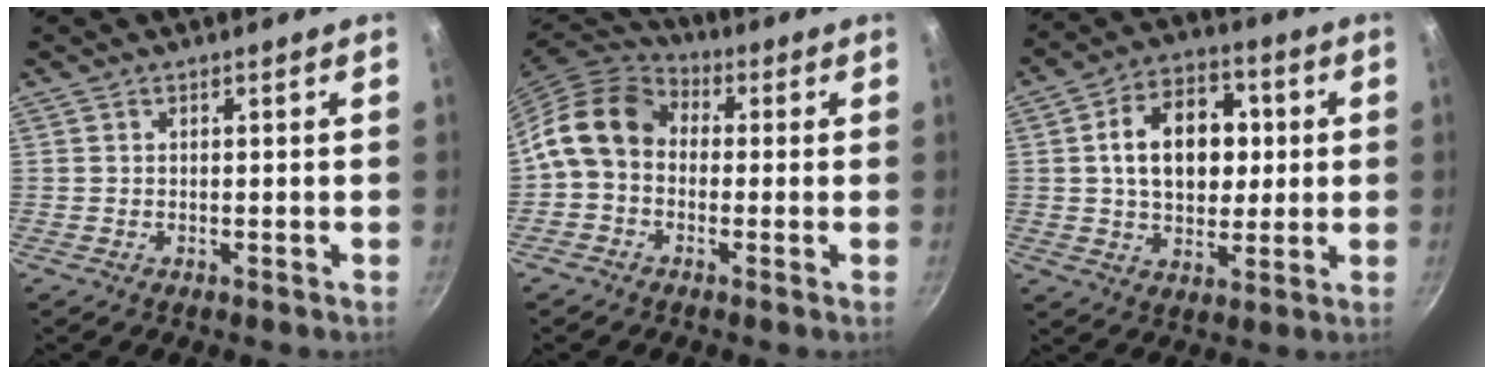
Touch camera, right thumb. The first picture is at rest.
{"total": 12.5, "force": [0.2, 9.1, 8.6], "torque": [-0.157, 0.035, -0.020]}
{"total": 15.4, "force": [2.1, 10.8, 10.7], "torque": [-0.132, 0.015, 0.027]}